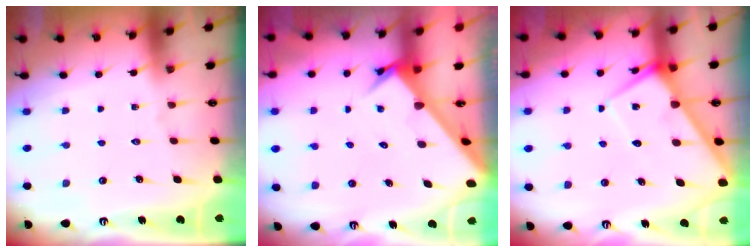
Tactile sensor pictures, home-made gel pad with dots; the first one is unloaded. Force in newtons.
{"total": 3.2, "press": 3.1, "slide": 0.2}
{"total": 7.3, "press": 7.3, "slide": 0.8}